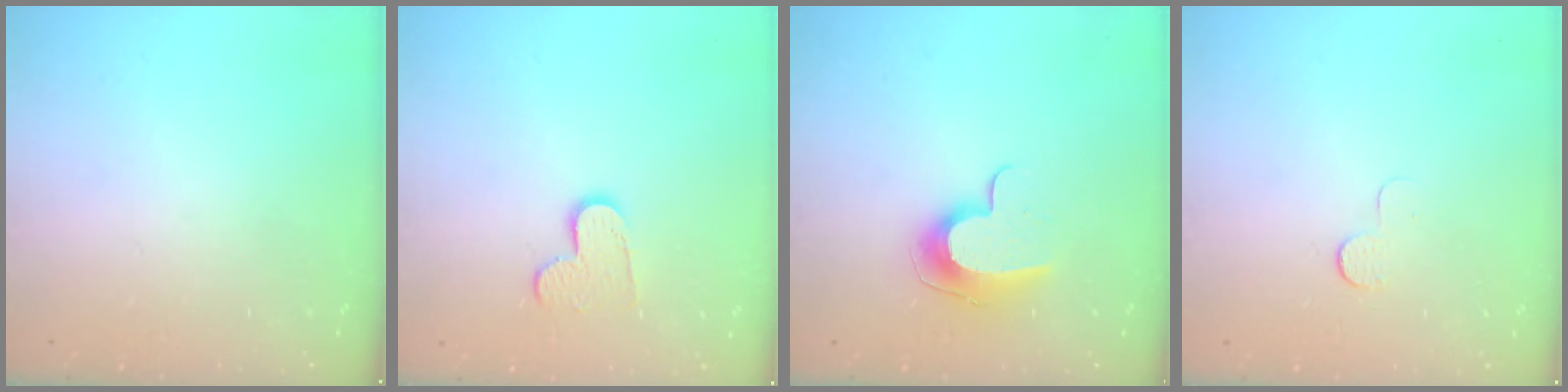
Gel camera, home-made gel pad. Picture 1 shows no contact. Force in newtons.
{"total": 8.3, "press": 8.2, "slide": 0.5}
{"total": 9.8, "press": 9.8, "slide": 0.1}
{"total": 3.9, "press": 3.9, "slide": 0.4}